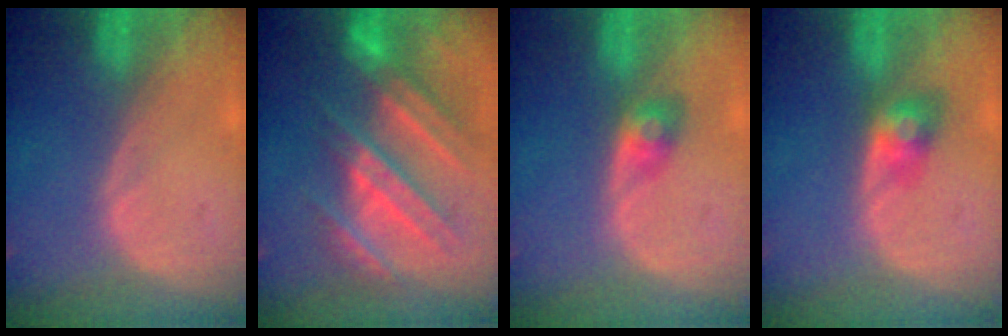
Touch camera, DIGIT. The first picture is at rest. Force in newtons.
{"total": 10.1, "press": 9.6, "slide": 3.3}
{"total": 2.9, "press": 2.6, "slide": 1.1}
{"total": 3.3, "press": 3.3, "slide": 0.3}